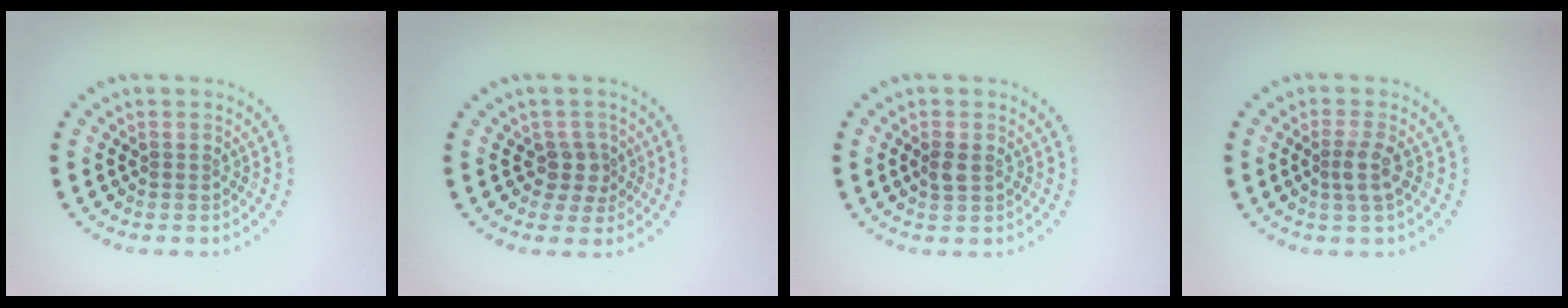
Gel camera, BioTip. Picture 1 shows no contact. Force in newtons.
{"total": 2.2, "press": 1.8, "slide": 1.3}
{"total": 1.3, "press": 1.3, "slide": 0.1}
{"total": 2.0, "press": 1.6, "slide": 1.2}